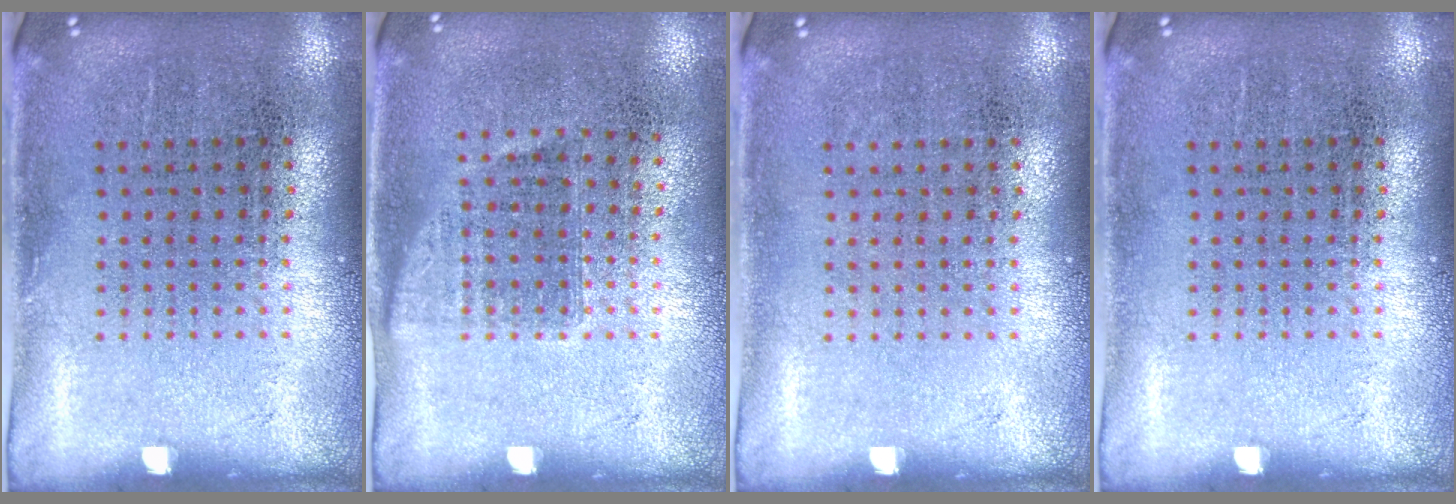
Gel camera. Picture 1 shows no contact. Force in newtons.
{"total": 0.8, "press": 0.7, "slide": 0.4}
{"total": 0.0}
{"total": 0.0}